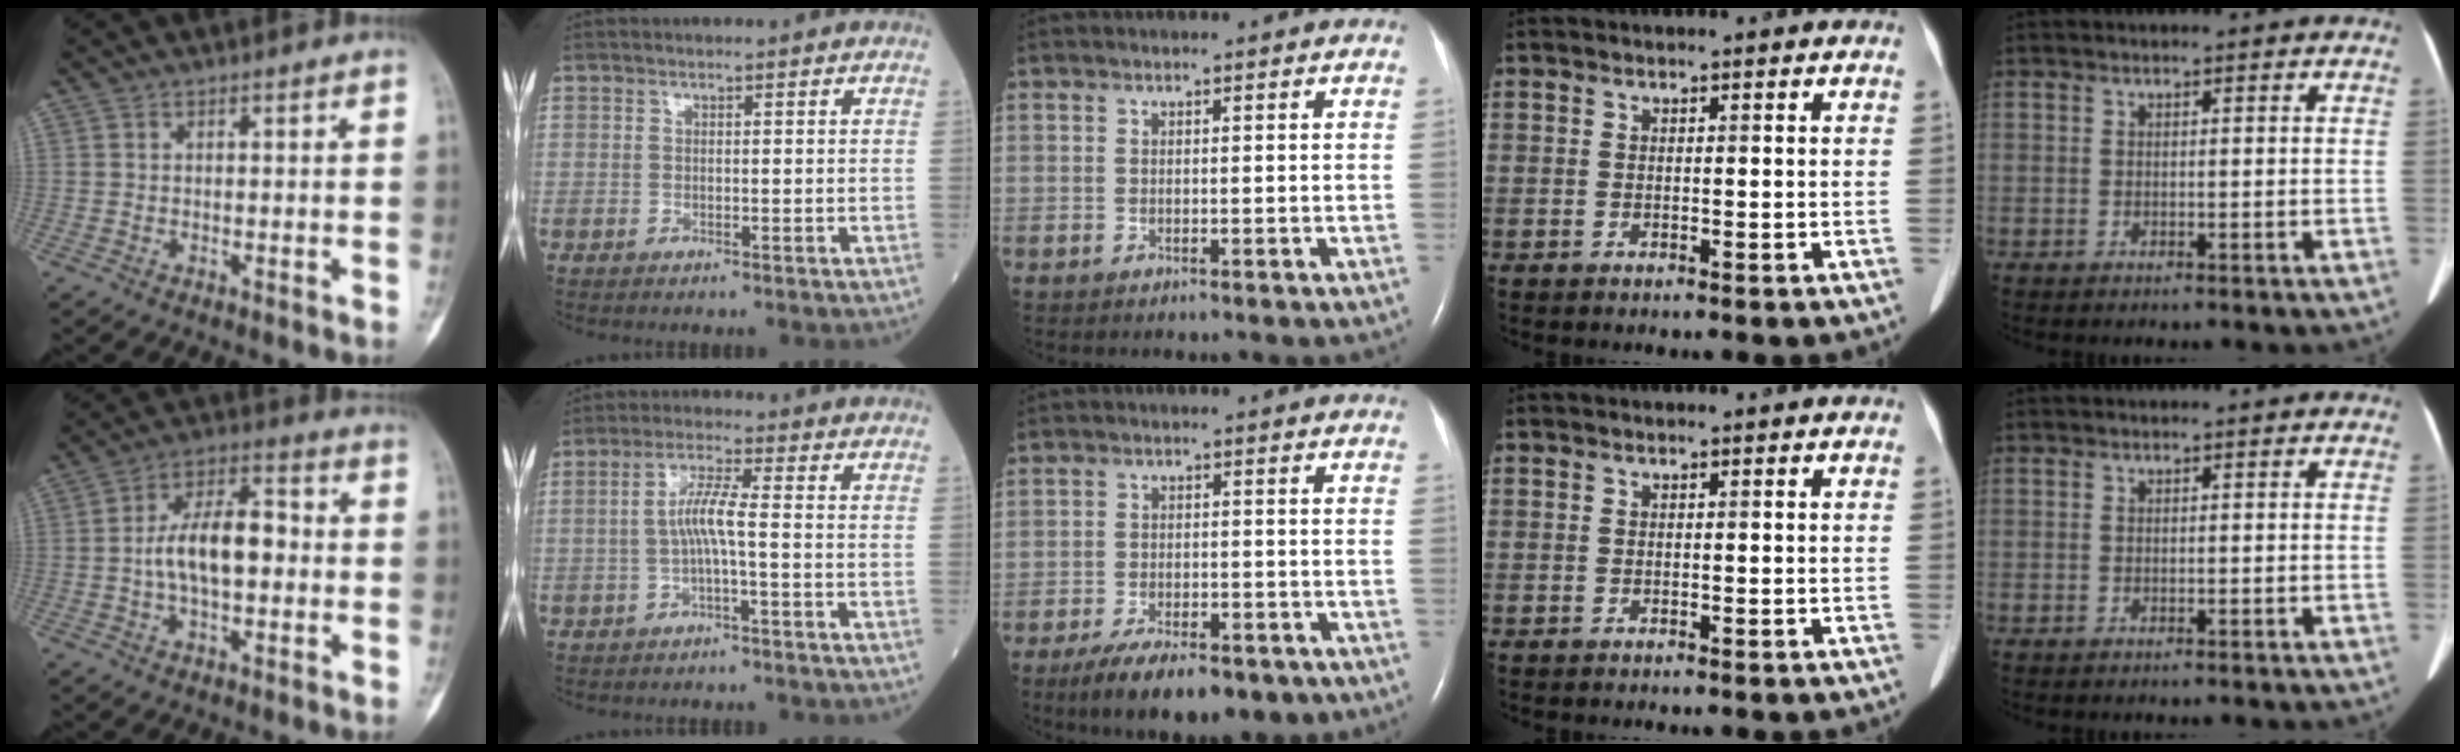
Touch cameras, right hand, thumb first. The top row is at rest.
{"thumb": {"total": 12.0, "force": [-0.6, 6.2, 10.3], "torque": [-0.166, 0.030, -0.018]}, "index": {"total": 5.0, "force": [-0.6, 0.1, 5.0], "torque": [-0.097, 0.014, -0.013]}, "middle": {"total": 12.1, "force": [-8.3, 4.7, 7.4], "torque": [-0.107, -0.005, -0.124]}}